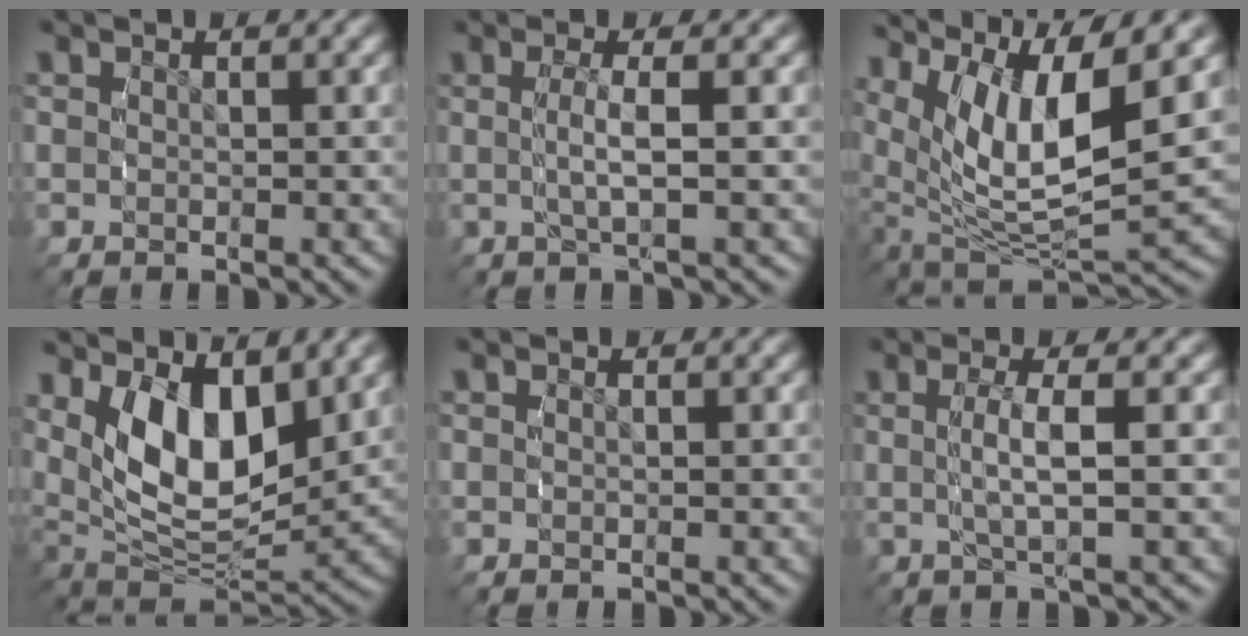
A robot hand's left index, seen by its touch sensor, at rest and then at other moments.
{"total": 2.3, "force": [0.1, -0.6, 2.3], "torque": [-0.041, 0.006, 0.000]}
{"total": 11.3, "force": [0.6, 7.0, 8.9], "torque": [-0.170, -0.038, 0.026]}
{"total": 10.0, "force": [1.6, 6.6, 7.4], "torque": [-0.142, -0.026, 0.036]}
{"total": 0.0}
{"total": 2.6, "force": [0.3, -0.5, 2.6], "torque": [-0.046, 0.008, 0.003]}